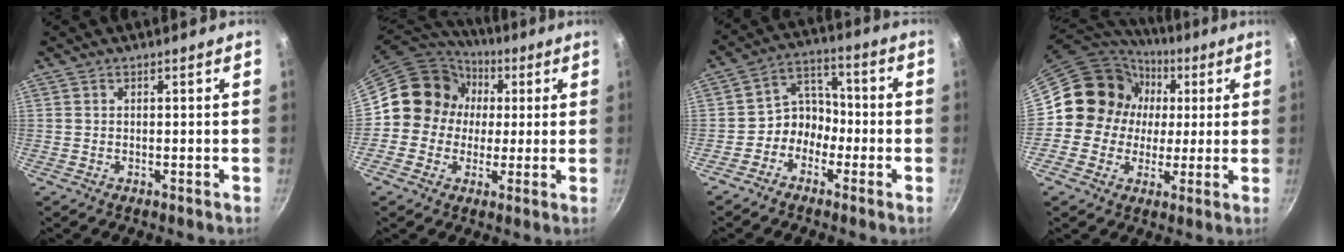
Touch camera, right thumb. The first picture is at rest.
{"total": 12.9, "force": [1.4, 12.0, 4.4], "torque": [-0.034, 0.023, 0.002]}
{"total": 6.8, "force": [-2.9, 5.6, 2.5], "torque": [0.002, 0.045, -0.066]}
{"total": 14.4, "force": [2.0, 13.5, 4.8], "torque": [-0.051, 0.014, 0.020]}